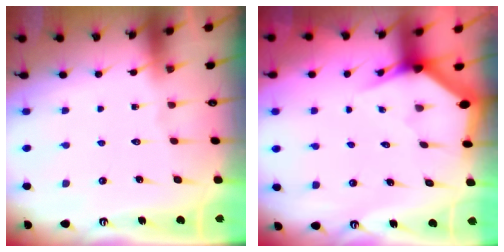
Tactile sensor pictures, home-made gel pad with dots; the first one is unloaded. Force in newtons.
{"total": 3.7, "press": 3.7, "slide": 0.1}